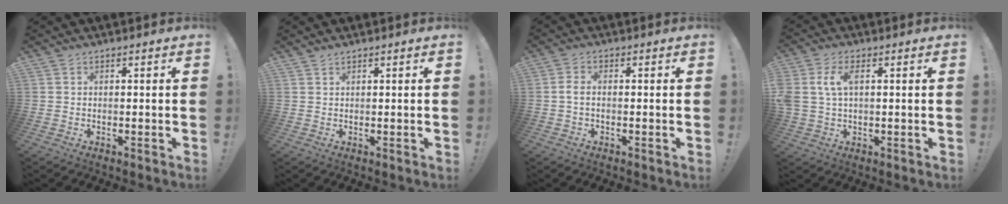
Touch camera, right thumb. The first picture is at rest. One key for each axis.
{"total": 1.0, "fx": 0.9, "fy": 0.3, "fz": 0.3, "tx": -0.003, "ty": -0.002, "tz": 0.017}
{"total": 2.7, "fx": -0.5, "fy": 1.3, "fz": 2.3, "tx": -0.047, "ty": 0.005, "tz": -0.010}
{"total": 7.3, "fx": 1.7, "fy": 4.1, "fz": 5.8, "tx": -0.123, "ty": 0.001, "tz": 0.029}